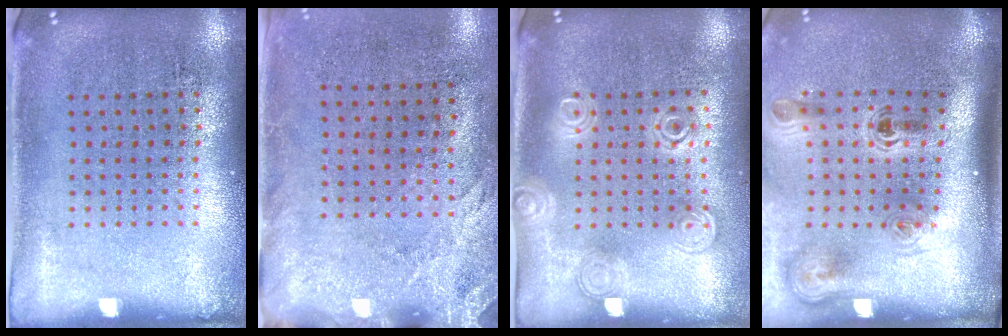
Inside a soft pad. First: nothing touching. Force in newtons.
{"total": 2.7, "press": 2.1, "slide": 1.6}
{"total": 1.4, "press": 1.3, "slide": 0.4}
{"total": 2.3, "press": 1.5, "slide": 1.7}